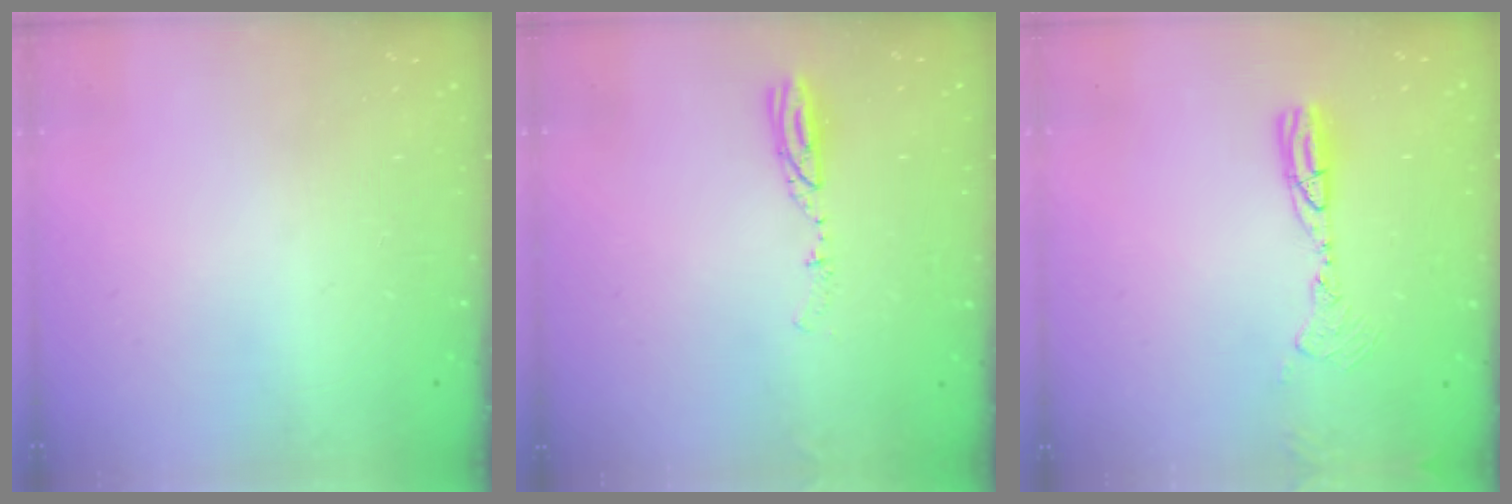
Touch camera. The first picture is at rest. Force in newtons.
{"total": 4.5, "press": 4.3, "slide": 1.0}
{"total": 9.2, "press": 9.0, "slide": 2.2}